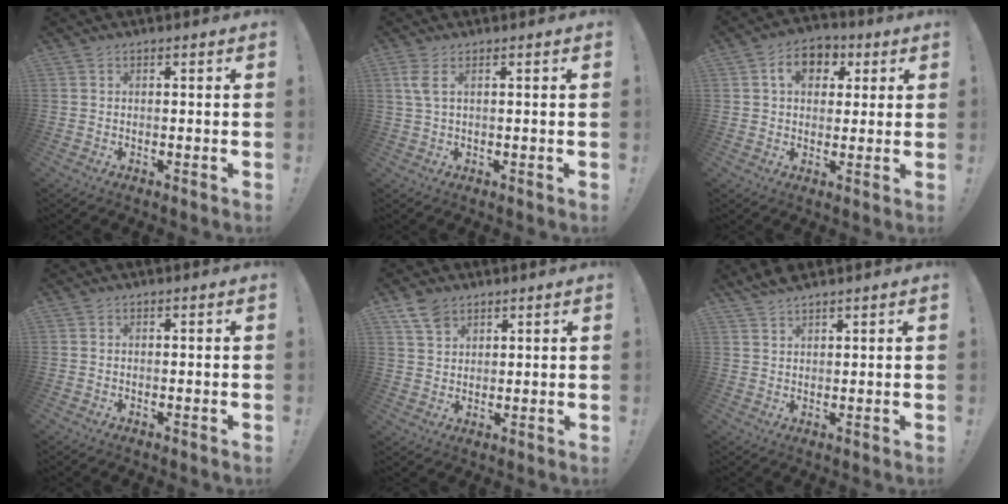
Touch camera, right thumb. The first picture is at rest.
{"total": 3.4, "force": [1.3, 0.9, 3.0], "torque": [-0.058, -0.002, 0.024]}
{"total": 9.1, "force": [2.8, 6.8, 5.3], "torque": [-0.073, 0.004, 0.050]}
{"total": 0.0}
{"total": 7.9, "force": [5.2, 5.6, 2.3], "torque": [-0.042, -0.025, 0.102]}
{"total": 3.8, "force": [3.4, 1.1, 1.2], "torque": [-0.027, -0.018, 0.066]}